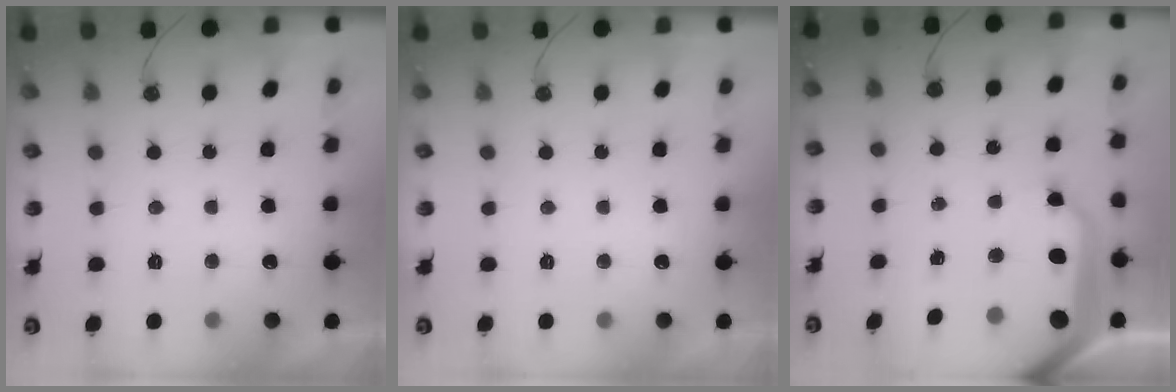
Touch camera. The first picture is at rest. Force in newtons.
{"total": 0.0}
{"total": 12.3, "press": 12.3, "slide": 1.1}